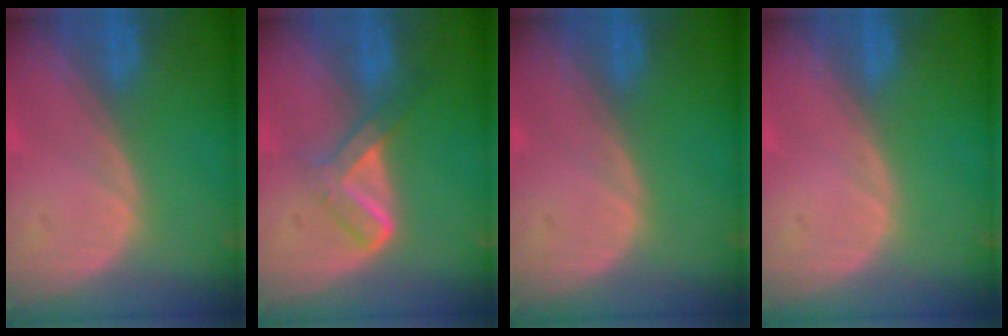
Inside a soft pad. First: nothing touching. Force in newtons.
{"total": 5.2, "press": 4.9, "slide": 2.0}
{"total": 0.0}
{"total": 0.0}